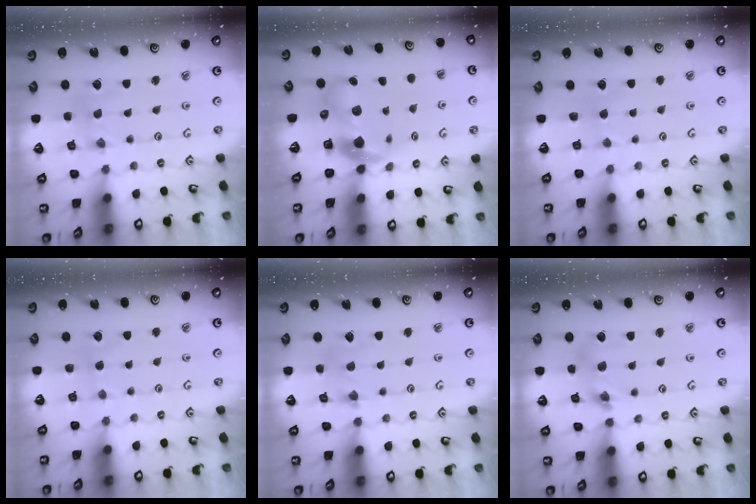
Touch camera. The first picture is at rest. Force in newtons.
{"total": 8.6, "press": 8.5, "slide": 1.4}
{"total": 1.5, "press": 1.5, "slide": 0.2}
{"total": 2.1, "press": 2.0, "slide": 0.3}
{"total": 2.3, "press": 2.3, "slide": 0.3}
{"total": 8.3, "press": 8.3, "slide": 1.0}